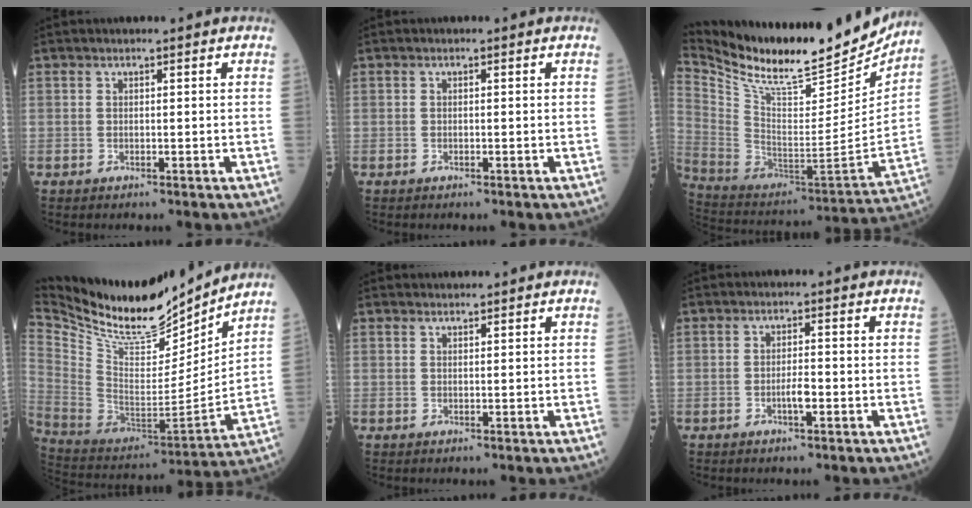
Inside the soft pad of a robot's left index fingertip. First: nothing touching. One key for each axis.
{"total": 0.0}
{"total": 25.2, "fx": 22.5, "fy": 4.0, "fz": 10.7, "tx": -0.200, "ty": -0.060, "tz": 0.354}
{"total": 21.9, "fx": 19.6, "fy": 4.9, "fz": 8.6, "tx": -0.175, "ty": -0.035, "tz": 0.338}
{"total": 0.8, "fx": 0.8, "fy": 0.0, "fz": -0.1, "tx": -0.005, "ty": 0.002, "tz": 0.016}
{"total": 2.1, "fx": -1.0, "fy": 0.3, "fz": 1.8, "tx": -0.030, "ty": -0.002, "tz": -0.019}